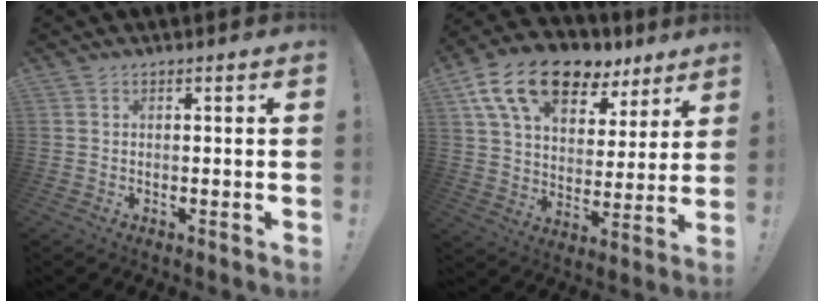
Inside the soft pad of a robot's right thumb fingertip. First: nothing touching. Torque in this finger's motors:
{"motor_torque": [0.68, 2.11, 1.16, 0.51, 0.15]}